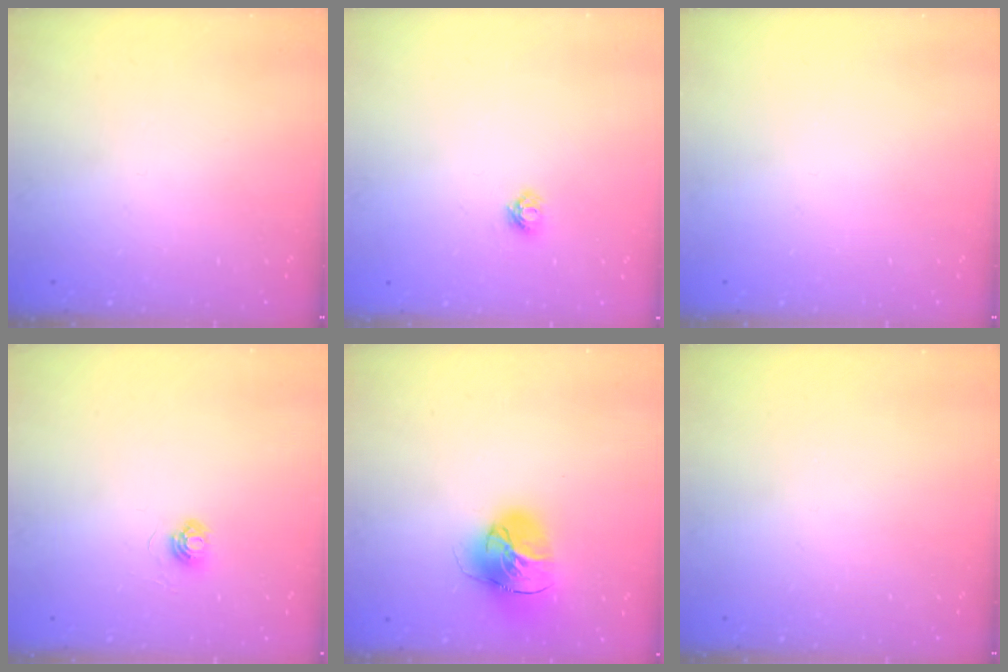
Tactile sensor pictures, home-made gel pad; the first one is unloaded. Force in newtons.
{"total": 4.0, "press": 4.0, "slide": 0.5}
{"total": 0.0}
{"total": 4.7, "press": 4.7, "slide": 0.3}
{"total": 17.5, "press": 17.4, "slide": 1.7}
{"total": 0.0}